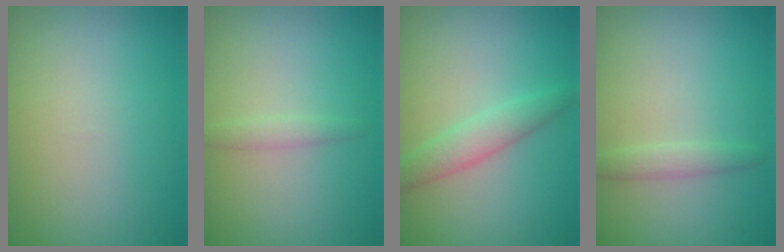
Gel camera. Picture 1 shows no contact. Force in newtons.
{"total": 1.1, "press": 1.1, "slide": 0.0}
{"total": 2.7, "press": 2.7, "slide": 0.0}
{"total": 1.4, "press": 1.4, "slide": 0.1}